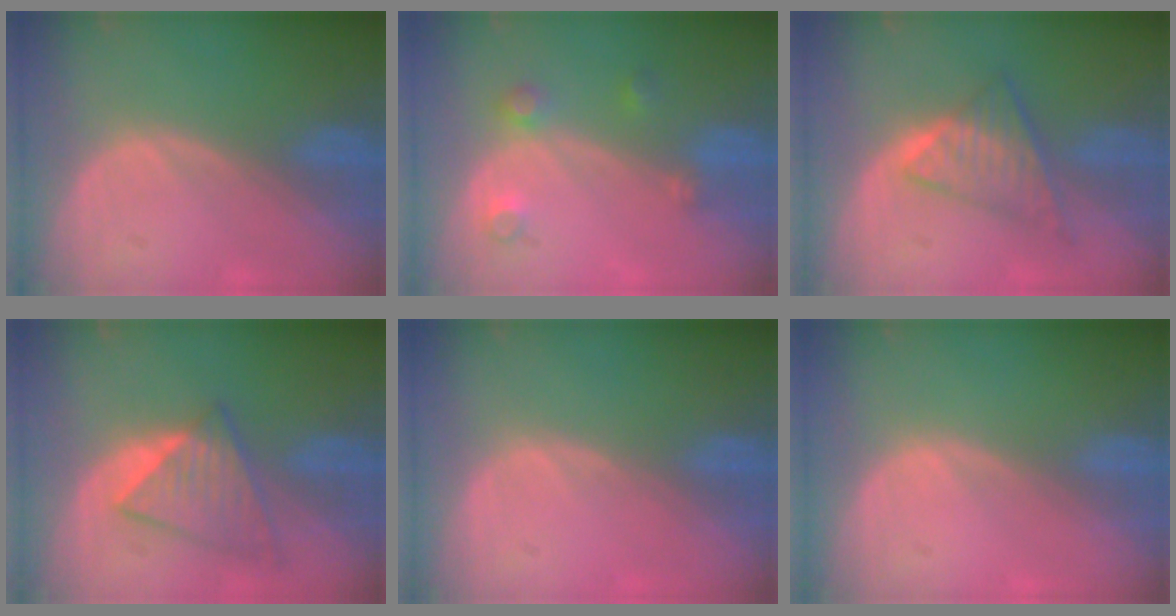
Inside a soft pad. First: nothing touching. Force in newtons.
{"total": 3.4, "press": 3.1, "slide": 1.5}
{"total": 7.2, "press": 6.3, "slide": 3.6}
{"total": 6.5, "press": 6.5, "slide": 0.7}
{"total": 0.5, "press": 0.0, "slide": 0.5}
{"total": 0.0}